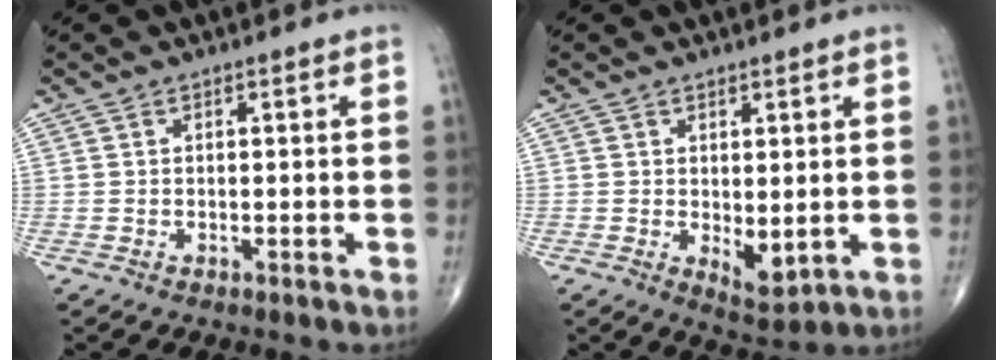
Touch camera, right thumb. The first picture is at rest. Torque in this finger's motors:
{"motor_torque": [3.21, 1.80, 1.13, -1.64, 0.31]}